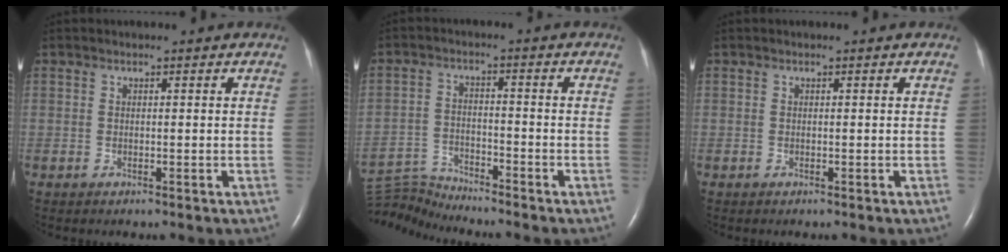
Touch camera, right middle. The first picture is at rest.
{"total": 6.6, "force": [-6.5, -1.1, -0.7], "torque": [0.001, -0.002, -0.121]}
{"total": 0.0}